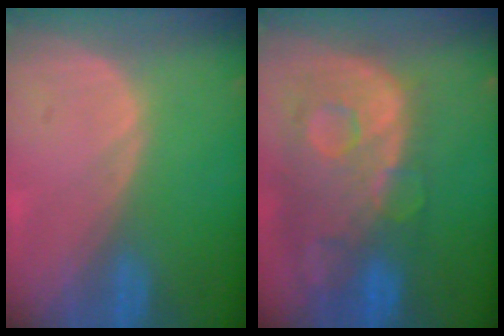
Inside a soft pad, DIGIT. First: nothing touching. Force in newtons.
{"total": 13.3, "press": 10.7, "slide": 8.0}